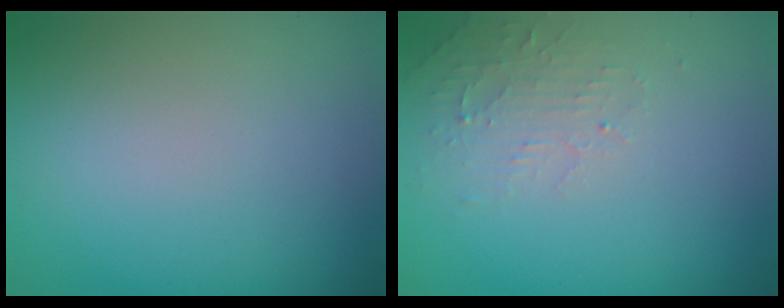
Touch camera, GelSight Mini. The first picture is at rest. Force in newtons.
{"total": 2.0, "press": 1.9, "slide": 0.4}